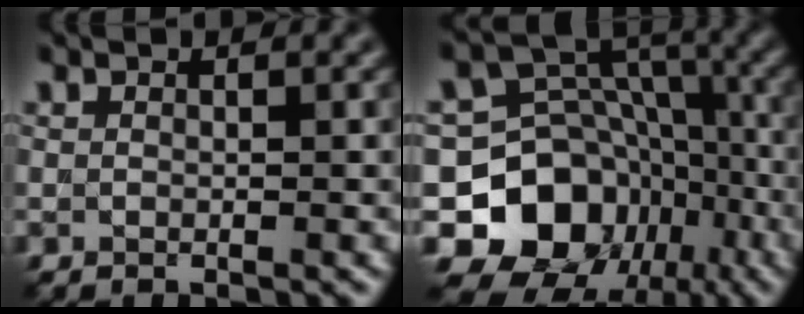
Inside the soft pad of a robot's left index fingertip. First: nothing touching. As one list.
[{"total": 12.4, "force": [-4.9, 10.3, 4.9], "torque": [-0.098, 0.025, -0.102]}]